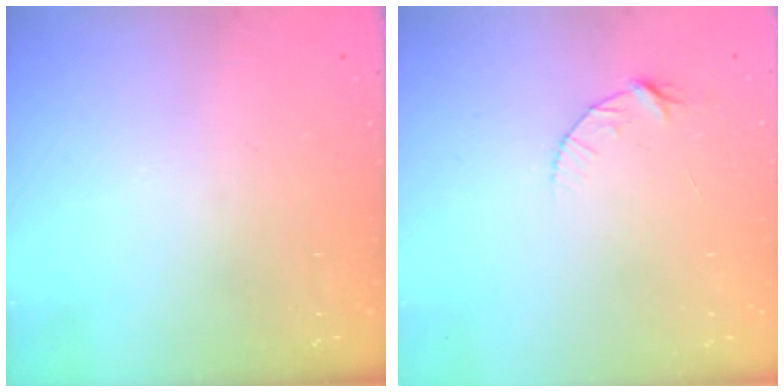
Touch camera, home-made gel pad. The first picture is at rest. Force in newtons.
{"total": 5.5, "press": 5.4, "slide": 0.6}